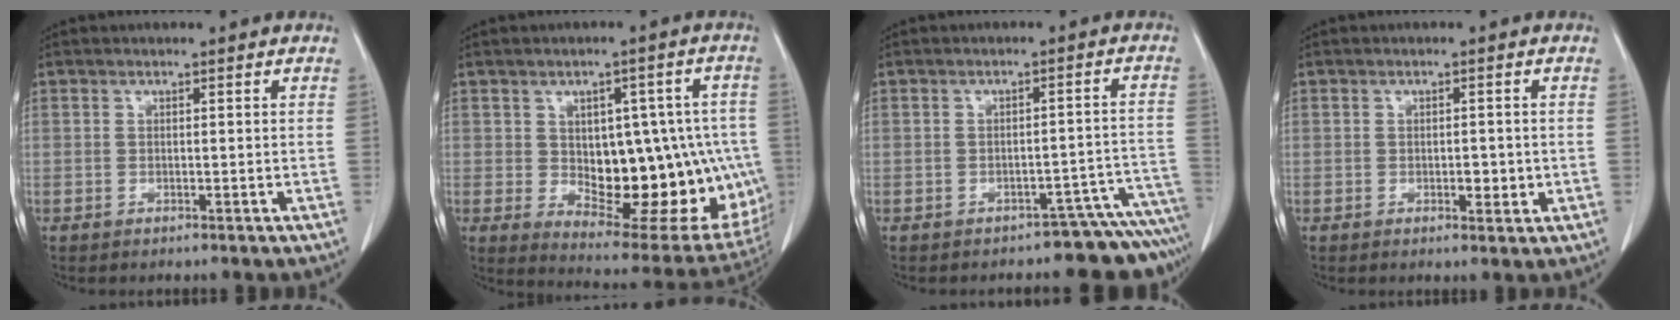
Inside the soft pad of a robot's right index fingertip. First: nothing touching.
{"total": 21.0, "force": [-2.1, 9.9, 18.4], "torque": [-0.183, 0.019, 0.005]}
{"total": 8.2, "force": [-8.0, 1.7, -0.1], "torque": [0.033, 0.047, -0.083]}
{"total": 2.4, "force": [-0.4, 1.2, 2.0], "torque": [-0.027, -0.001, 0.001]}